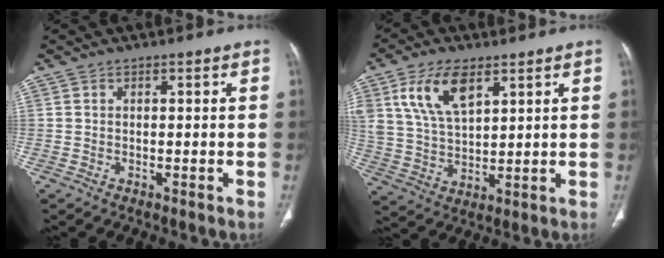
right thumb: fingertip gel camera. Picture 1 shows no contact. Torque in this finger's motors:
{"motor_torque": [0.59, 0.73, 1.32, 0.65, 0.43]}